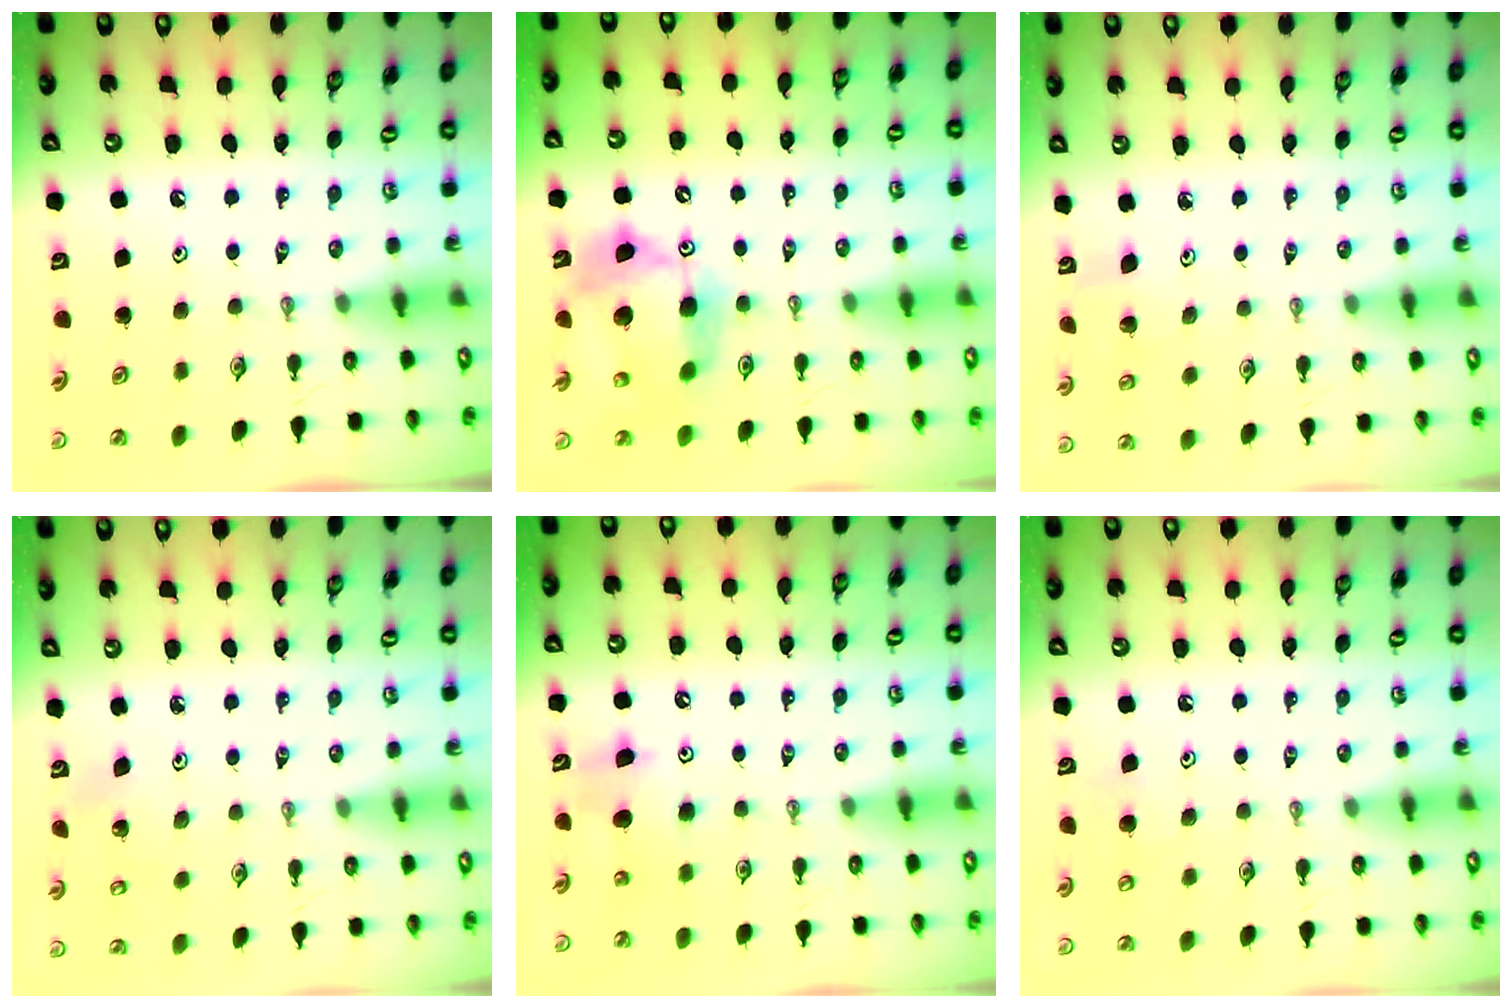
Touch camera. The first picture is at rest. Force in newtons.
{"total": 13.5, "press": 13.4, "slide": 1.5}
{"total": 4.7, "press": 4.7, "slide": 0.2}
{"total": 3.8, "press": 3.8, "slide": 0.2}
{"total": 7.5, "press": 7.5, "slide": 0.5}
{"total": 6.2, "press": 6.1, "slide": 0.6}